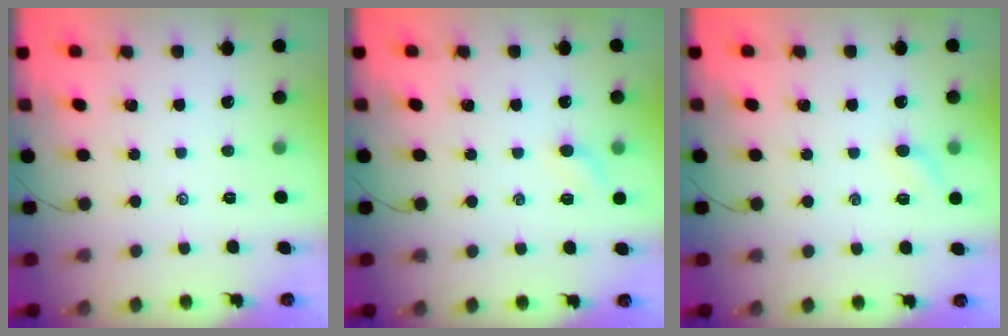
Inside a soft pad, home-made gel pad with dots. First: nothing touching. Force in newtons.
{"total": 5.3, "press": 5.1, "slide": 1.6}
{"total": 5.3, "press": 5.1, "slide": 1.6}